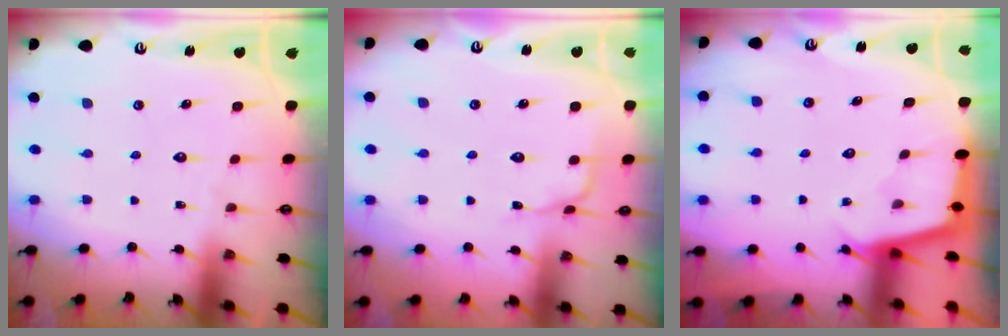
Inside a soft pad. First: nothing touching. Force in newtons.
{"total": 2.4, "press": 2.4, "slide": 0.4}
{"total": 2.1, "press": 2.1, "slide": 0.2}